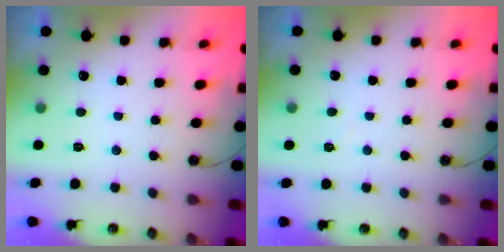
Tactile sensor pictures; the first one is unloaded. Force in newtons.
{"total": 3.8, "press": 3.7, "slide": 0.6}